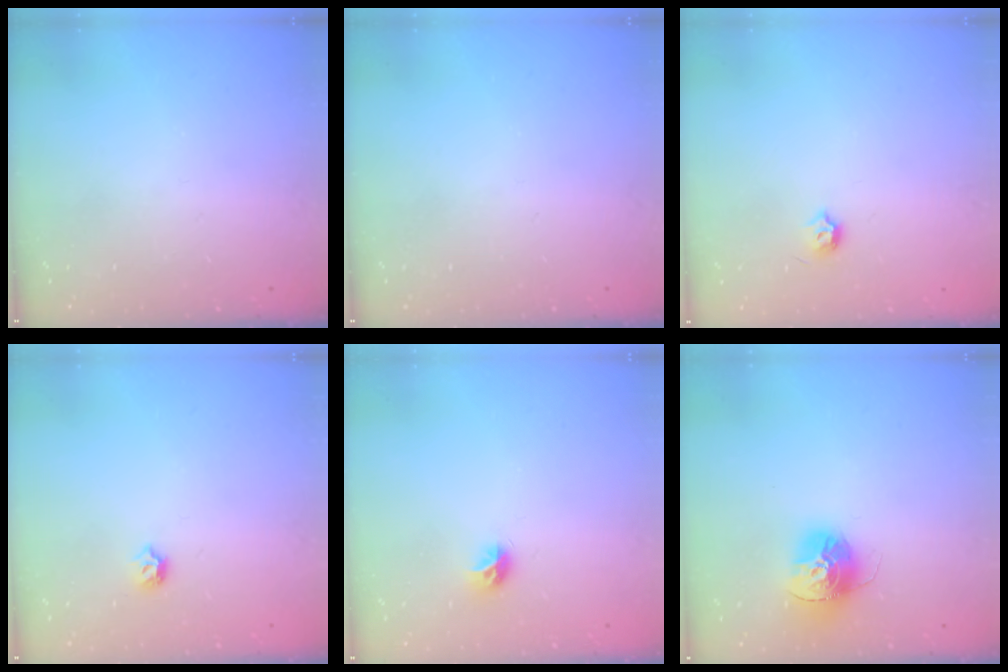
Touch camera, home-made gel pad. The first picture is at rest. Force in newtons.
{"total": 0.0}
{"total": 3.9, "press": 3.8, "slide": 0.7}
{"total": 4.8, "press": 4.7, "slide": 1.0}
{"total": 5.8, "press": 5.8, "slide": 0.5}
{"total": 14.6, "press": 14.6, "slide": 1.5}